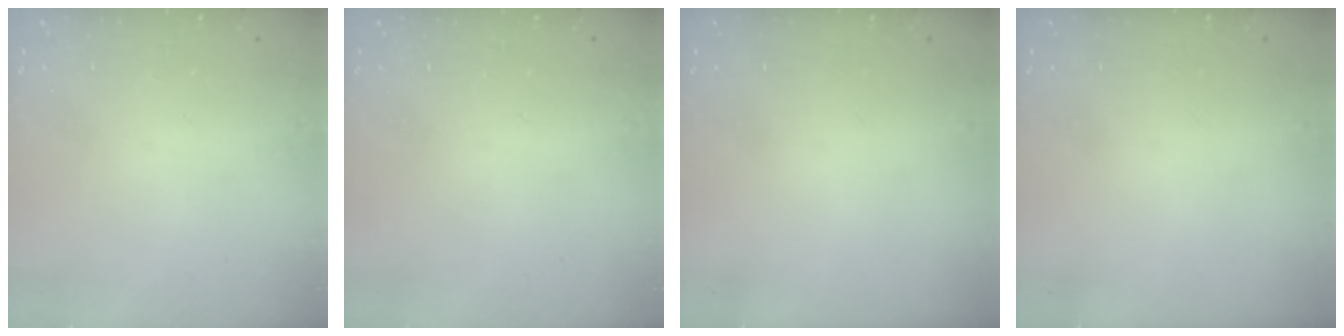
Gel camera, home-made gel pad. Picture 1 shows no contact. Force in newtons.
{"total": 0.0}
{"total": 0.0}
{"total": 0.0}